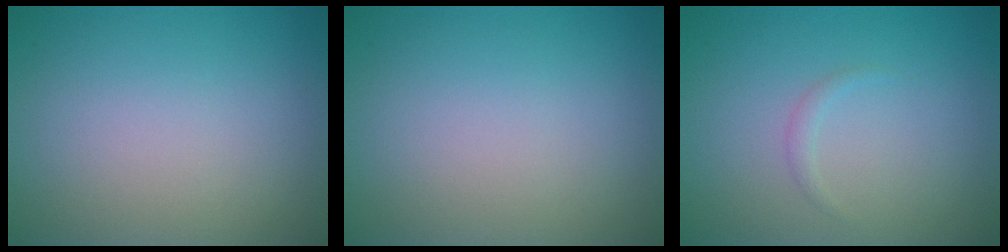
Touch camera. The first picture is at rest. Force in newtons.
{"total": 0.0}
{"total": 0.7, "press": 0.7, "slide": 0.0}